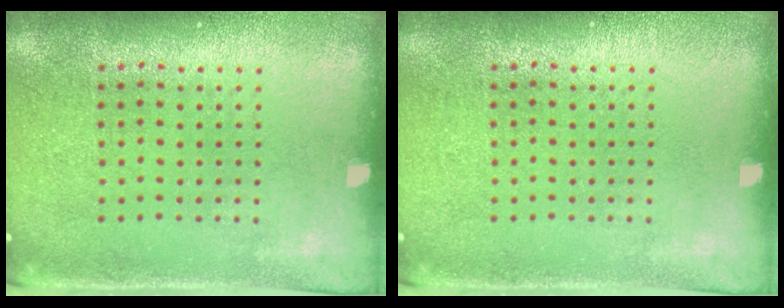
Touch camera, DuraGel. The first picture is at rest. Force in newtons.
{"total": 0.0}